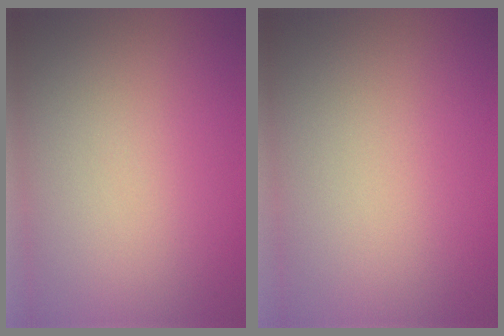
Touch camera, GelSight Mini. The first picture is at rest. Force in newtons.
{"total": 0.0}